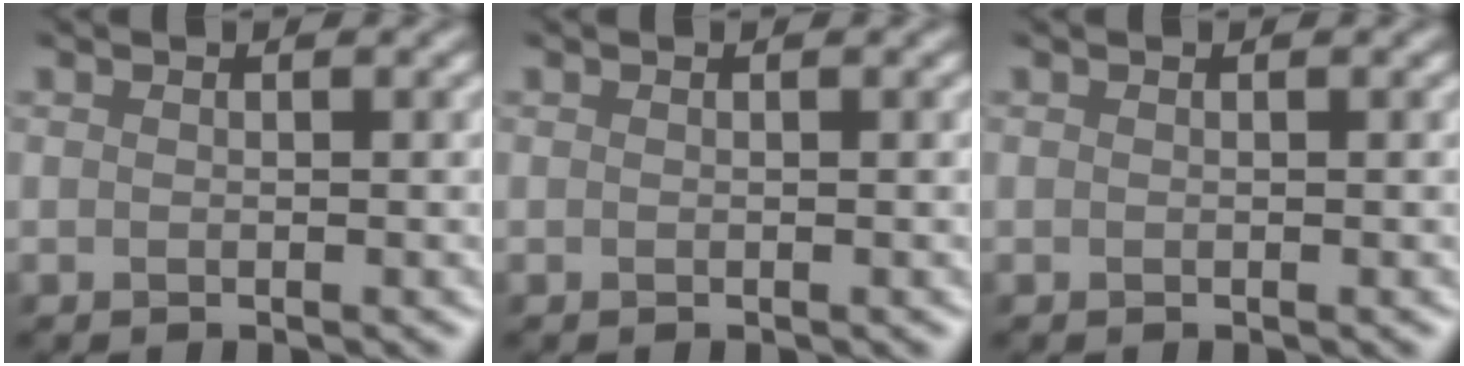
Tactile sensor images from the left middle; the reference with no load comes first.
{"total": 0.0}
{"total": 0.0}